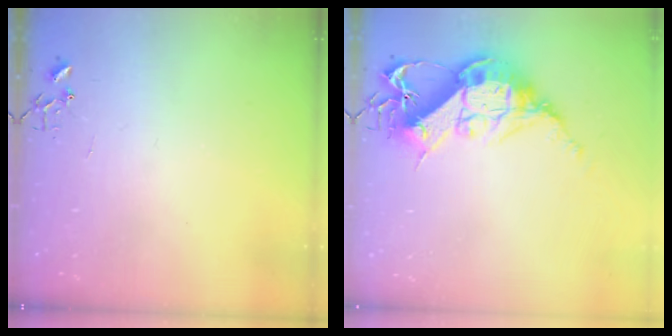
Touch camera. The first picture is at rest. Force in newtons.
{"total": 15.7, "press": 15.6, "slide": 1.4}